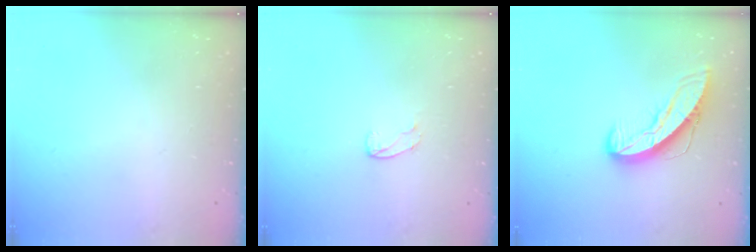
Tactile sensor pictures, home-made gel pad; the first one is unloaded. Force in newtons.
{"total": 3.8, "press": 3.8, "slide": 0.4}
{"total": 9.1, "press": 9.0, "slide": 1.1}